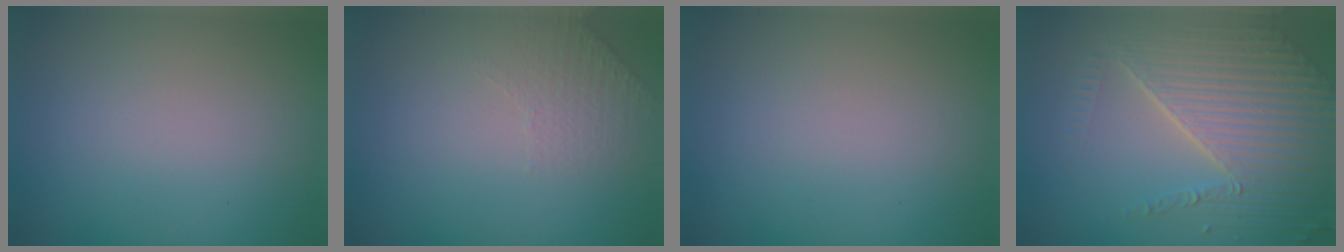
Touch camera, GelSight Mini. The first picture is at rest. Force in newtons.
{"total": 1.3, "press": 0.8, "slide": 1.1}
{"total": 0.0}
{"total": 8.2, "press": 5.5, "slide": 6.1}